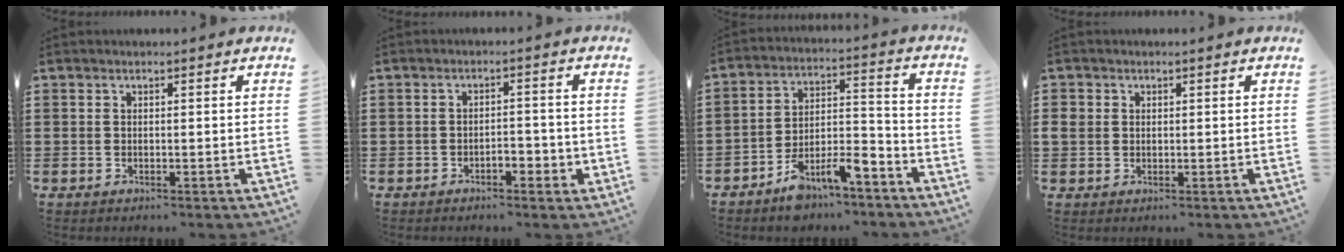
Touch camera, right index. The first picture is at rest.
{"total": 2.5, "force": [-1.4, 1.2, 1.7], "torque": [-0.033, 0.005, -0.029]}
{"total": 8.4, "force": [-7.1, 2.5, 3.7], "torque": [-0.055, 0.021, -0.133]}
{"total": 1.4, "force": [0.3, 1.3, 0.5], "torque": [-0.013, 0.005, 0.004]}